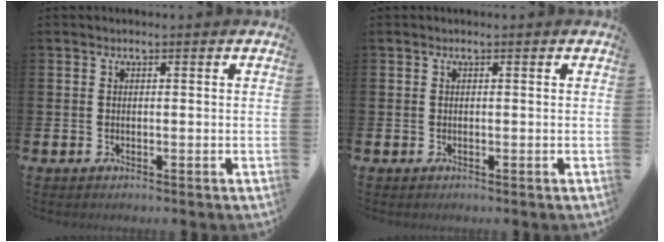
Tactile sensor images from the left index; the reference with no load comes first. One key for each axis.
{"total": 0.0}